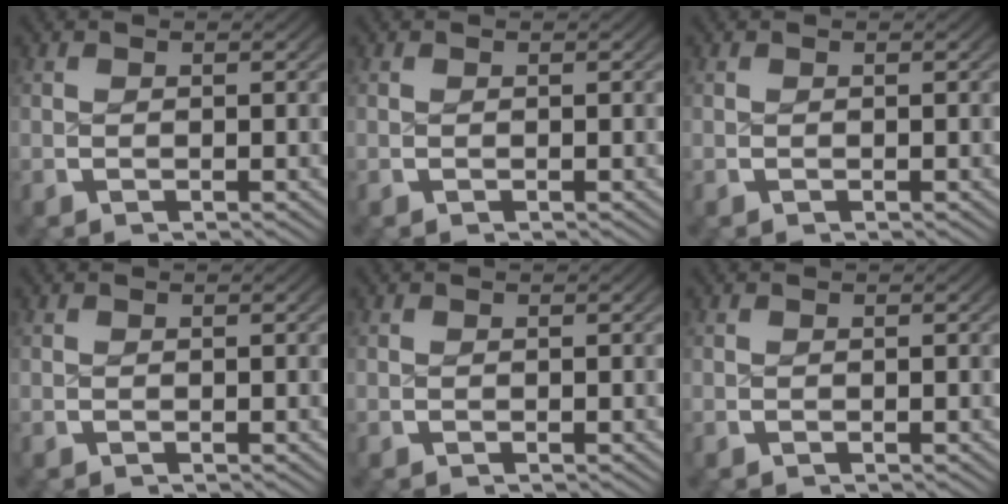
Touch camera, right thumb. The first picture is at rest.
{"total": 0.0}
{"total": 0.0}
{"total": 0.0}
{"total": 0.0}
{"total": 0.0}